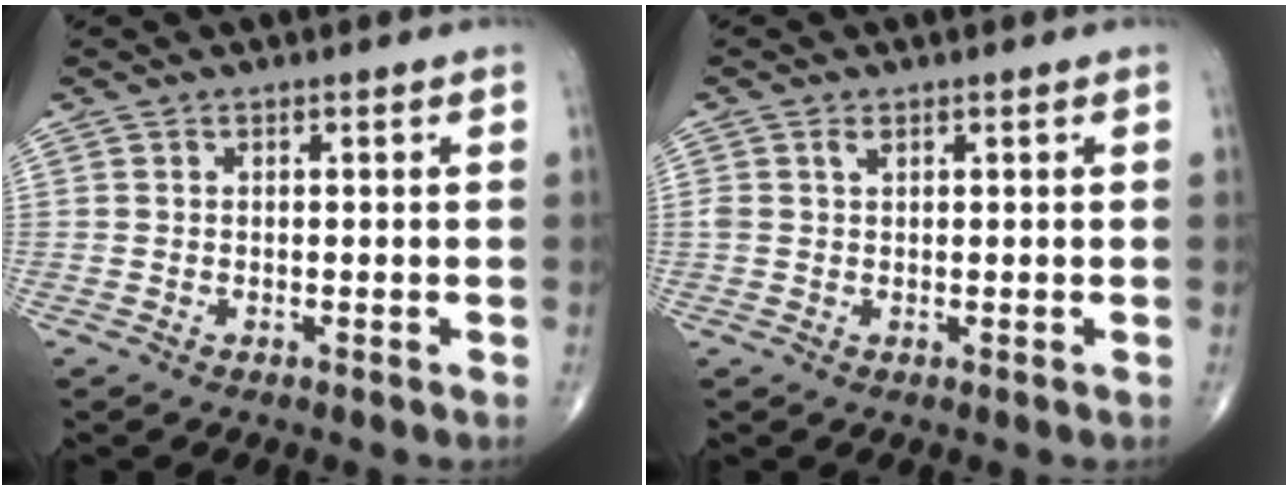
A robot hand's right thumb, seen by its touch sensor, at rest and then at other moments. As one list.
[{"total": 1.3, "force": [0.7, 0.7, 0.8], "torque": [-0.020, 0.004, 0.015]}]